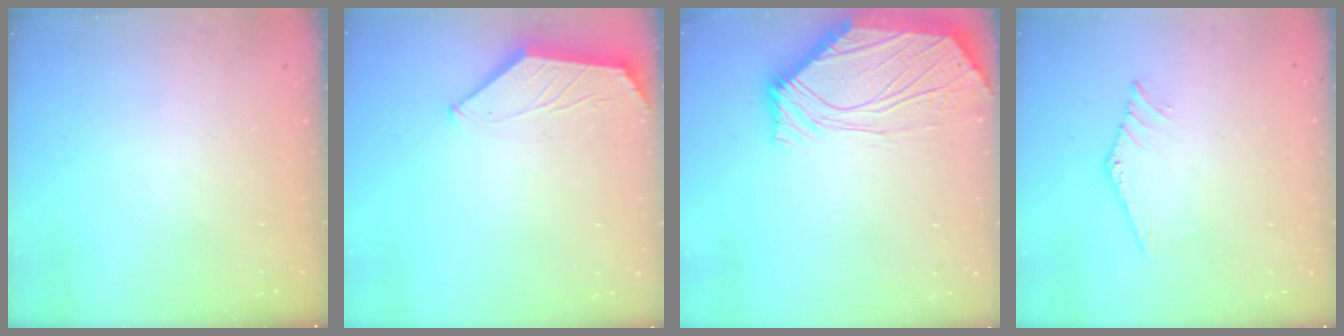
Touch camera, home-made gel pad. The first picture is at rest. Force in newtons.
{"total": 1.8, "press": 1.8, "slide": 0.2}
{"total": 10.5, "press": 10.4, "slide": 1.4}
{"total": 0.0}